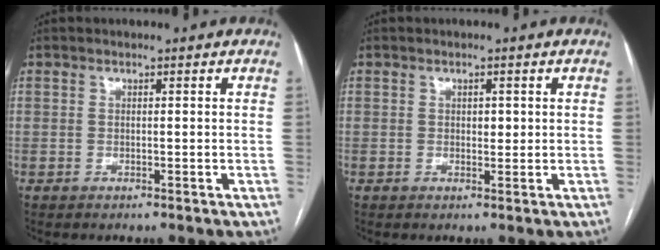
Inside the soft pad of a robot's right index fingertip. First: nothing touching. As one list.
[{"total": 1.6, "force": [0.3, 0.9, 1.2], "torque": [-0.017, -0.001, 0.004]}]